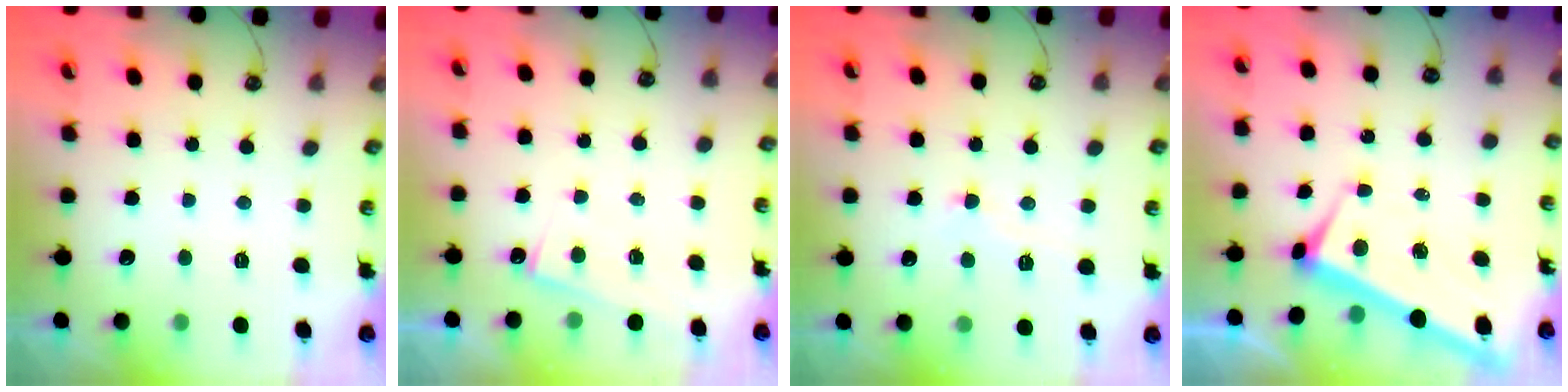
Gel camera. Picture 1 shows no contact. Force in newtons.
{"total": 1.5, "press": 1.5, "slide": 0.3}
{"total": 1.9, "press": 1.8, "slide": 0.8}
{"total": 2.9, "press": 2.8, "slide": 0.9}